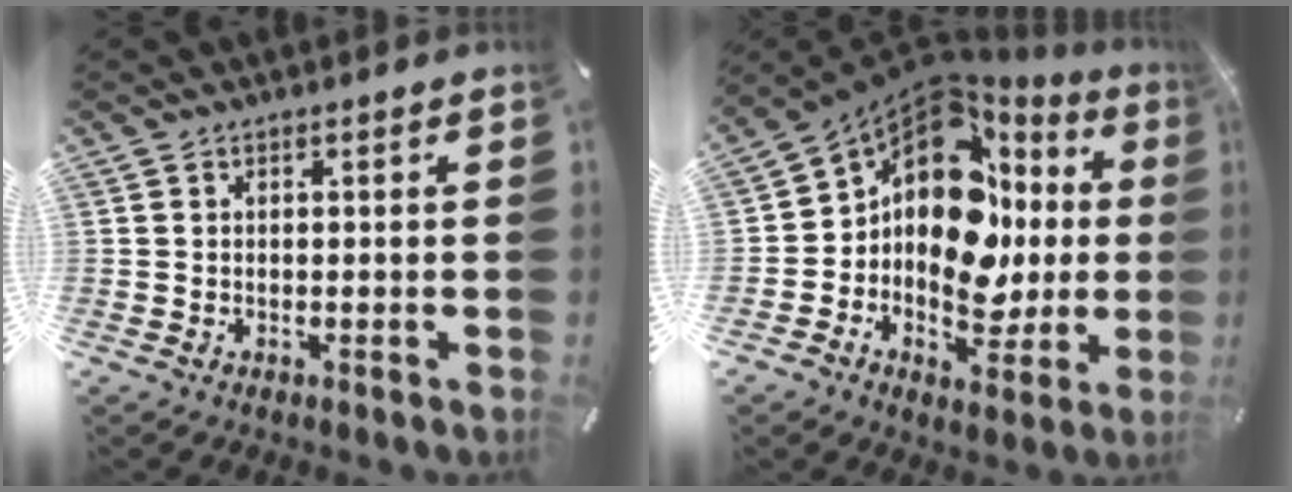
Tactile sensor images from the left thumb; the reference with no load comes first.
{"total": 16.1, "force": [1.6, 11.6, 11.1], "torque": [-0.193, -0.037, 0.017]}